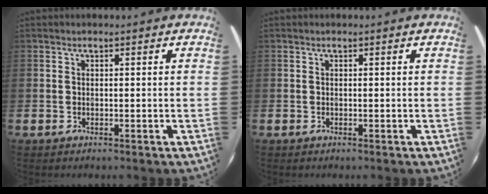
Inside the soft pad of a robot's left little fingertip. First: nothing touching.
{"total": 0.0}